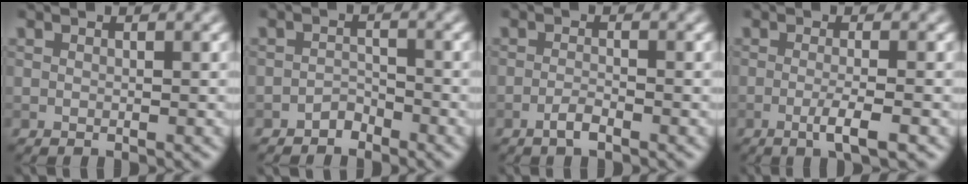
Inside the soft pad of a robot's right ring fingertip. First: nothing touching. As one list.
[{"total": 1.6, "force": [-1.4, 0.6, 0.2], "torque": [-0.001, 0.006, -0.028]}, {"total": 1.6, "force": [-1.2, 0.2, 1.0], "torque": [-0.022, 0.001, -0.027]}, {"total": 2.9, "force": [-1.1, 0.5, 2.7], "torque": [-0.043, -0.003, -0.027]}]